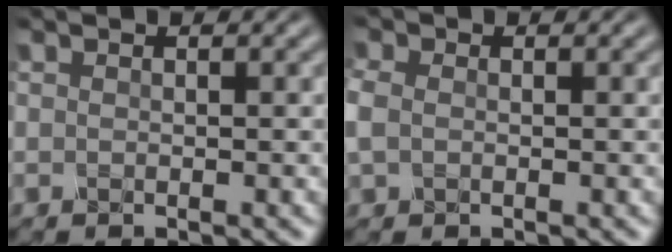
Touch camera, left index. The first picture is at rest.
{"total": 1.8, "force": [-0.1, 1.5, 1.0], "torque": [-0.027, 0.003, -0.007]}